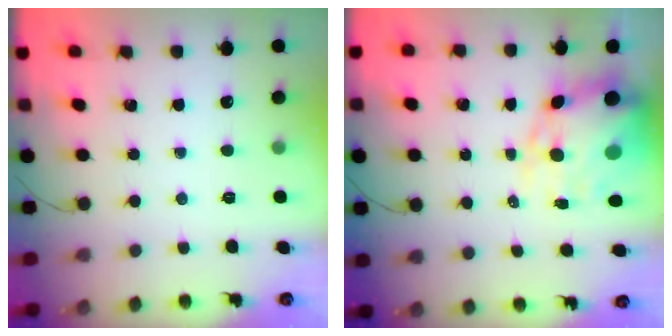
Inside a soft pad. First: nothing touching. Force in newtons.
{"total": 15.0, "press": 14.5, "slide": 3.8}